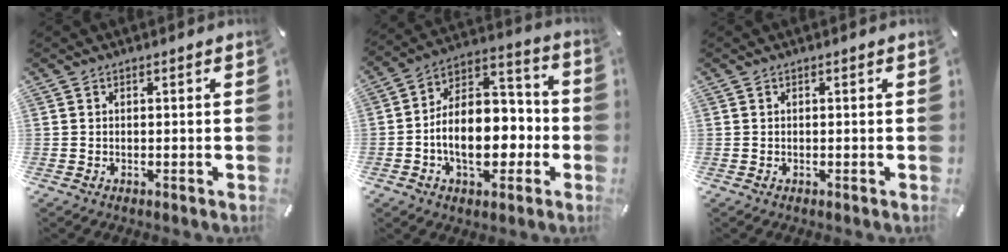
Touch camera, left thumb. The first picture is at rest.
{"total": 16.2, "force": [-4.2, 11.1, 11.0], "torque": [-0.167, 0.009, -0.072]}
{"total": 0.0}